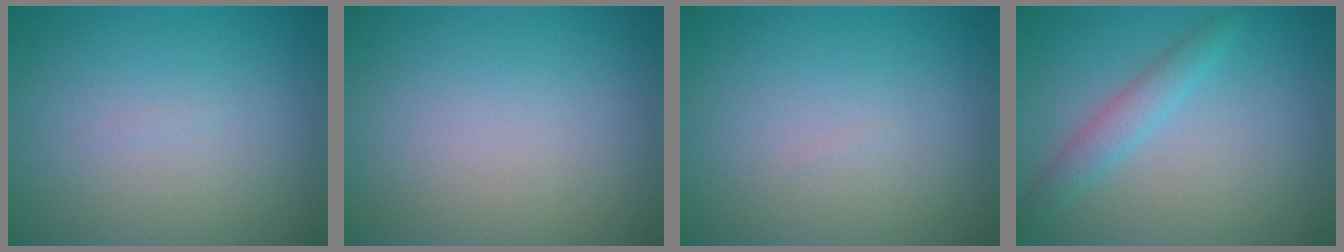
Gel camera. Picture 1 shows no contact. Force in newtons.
{"total": 0.0}
{"total": 0.0}
{"total": 2.2, "press": 2.2, "slide": 0.1}